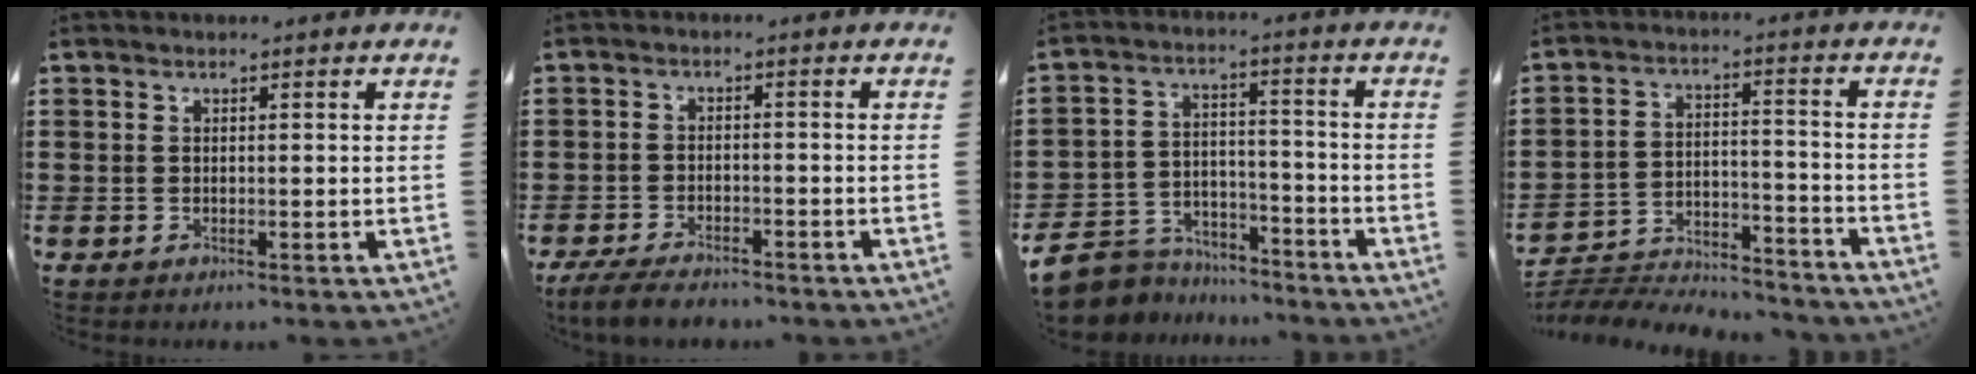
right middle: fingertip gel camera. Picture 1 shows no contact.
{"total": 4.4, "force": [-4.0, 1.3, 1.4], "torque": [-0.036, 0.001, -0.083]}
{"total": 7.5, "force": [-7.1, 2.4, 0.6], "torque": [-0.031, 0.014, -0.146]}
{"total": 6.2, "force": [-6.1, 1.1, 0.6], "torque": [-0.013, 0.015, -0.124]}